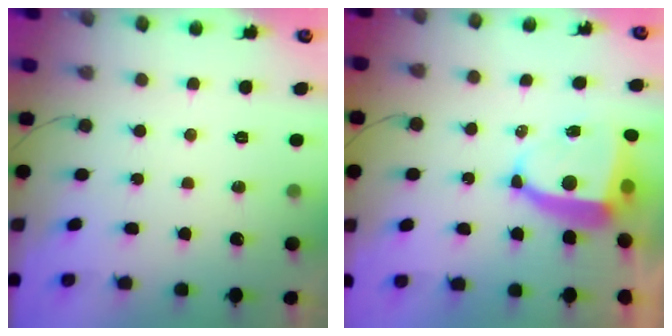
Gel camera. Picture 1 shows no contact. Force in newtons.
{"total": 8.0, "press": 8.0, "slide": 1.0}